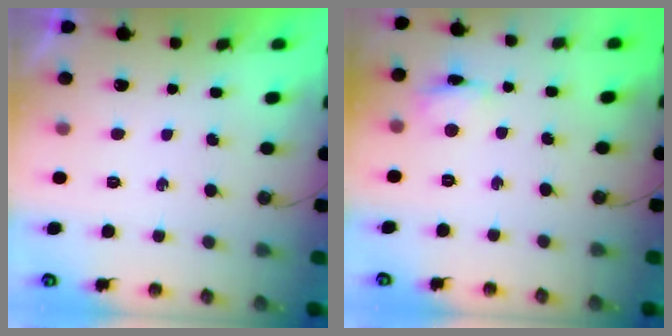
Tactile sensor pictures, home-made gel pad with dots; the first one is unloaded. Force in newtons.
{"total": 4.5, "press": 4.5, "slide": 0.4}